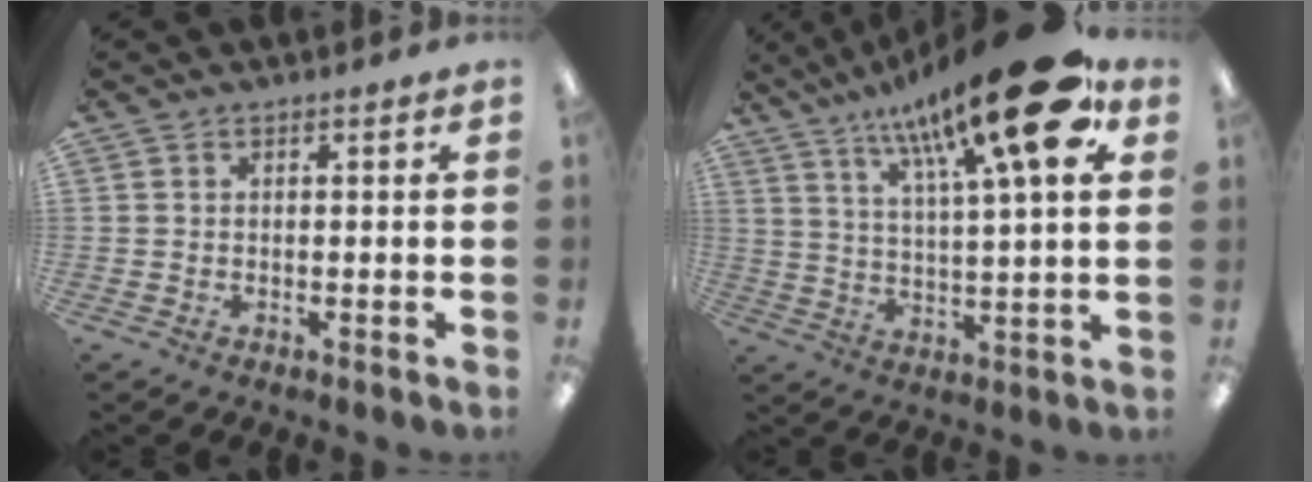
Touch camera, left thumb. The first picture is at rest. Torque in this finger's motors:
{"motor_torque": [0.59, 0.52, 2.08, -0.69, 0.49]}